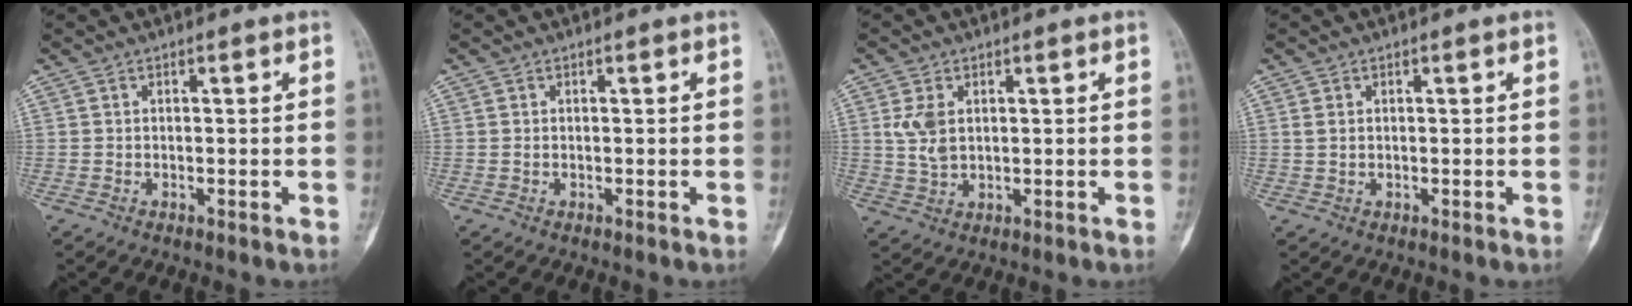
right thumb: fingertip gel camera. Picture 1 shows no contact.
{"total": 0.0}
{"total": 5.0, "force": [1.2, 3.1, 3.7], "torque": [-0.074, -0.002, 0.030]}
{"total": 1.3, "force": [0.3, 0.9, 0.9], "torque": [-0.024, 0.002, 0.011]}